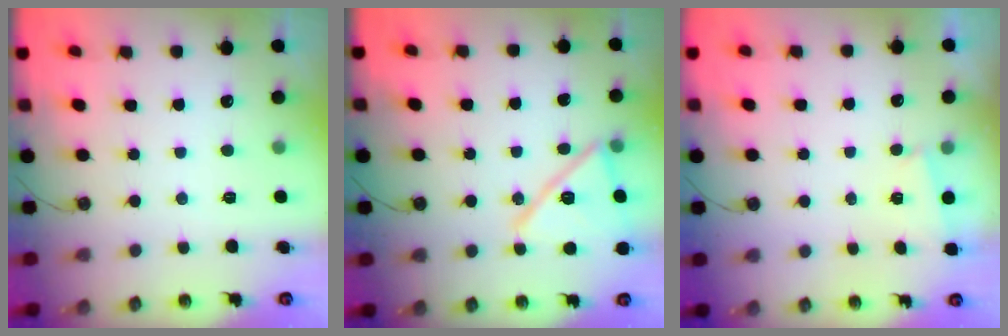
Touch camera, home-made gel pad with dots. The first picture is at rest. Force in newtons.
{"total": 17.0, "press": 16.9, "slide": 1.9}
{"total": 1.0, "press": 1.0, "slide": 0.3}